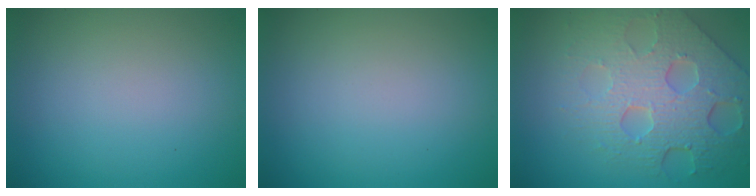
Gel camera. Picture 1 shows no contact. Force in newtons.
{"total": 0.0}
{"total": 8.0, "press": 5.5, "slide": 5.9}